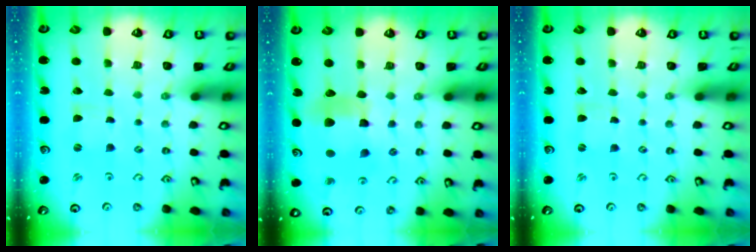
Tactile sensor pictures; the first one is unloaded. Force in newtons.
{"total": 10.7, "press": 10.6, "slide": 1.5}
{"total": 0.6, "press": 0.6, "slide": 0.1}